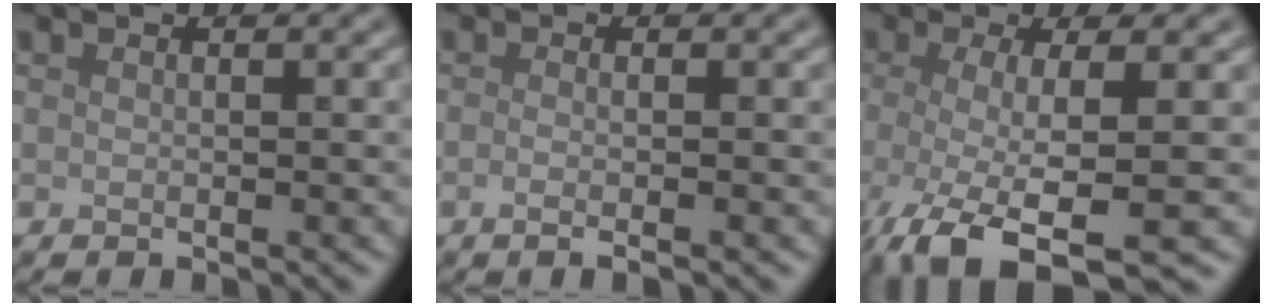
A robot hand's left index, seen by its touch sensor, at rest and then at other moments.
{"total": 1.9, "force": [-0.4, 0.7, 1.7], "torque": [-0.019, -0.005, -0.015]}
{"total": 8.4, "force": [-3.6, 2.2, 7.2], "torque": [-0.114, -0.020, -0.067]}